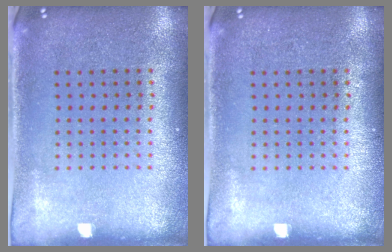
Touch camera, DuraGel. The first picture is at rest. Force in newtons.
{"total": 0.0}